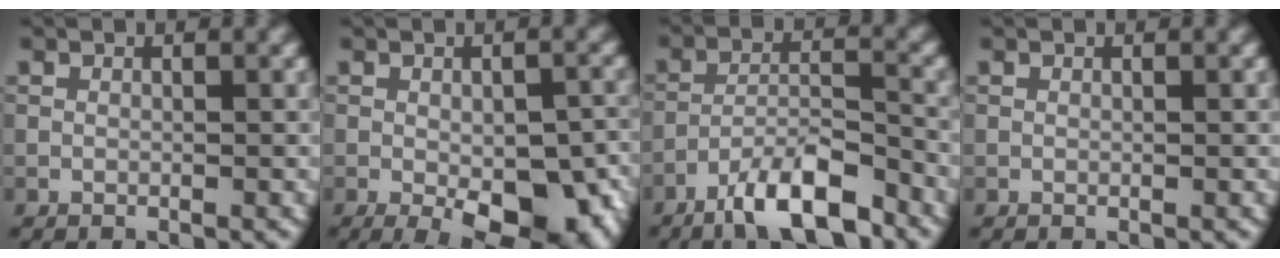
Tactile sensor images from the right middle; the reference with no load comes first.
{"total": 9.7, "force": [-3.5, 4.3, 8.0], "torque": [-0.110, -0.024, -0.033]}
{"total": 7.1, "force": [-5.3, 1.7, 4.4], "torque": [-0.072, 0.005, -0.095]}
{"total": 0.0}